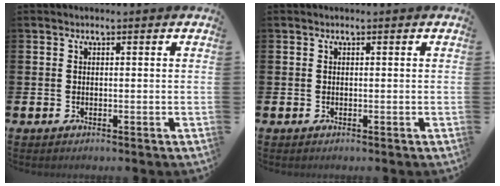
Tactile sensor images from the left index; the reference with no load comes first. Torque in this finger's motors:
{"motor_torque": [-0.06, -0.05, -0.05, -0.03]}